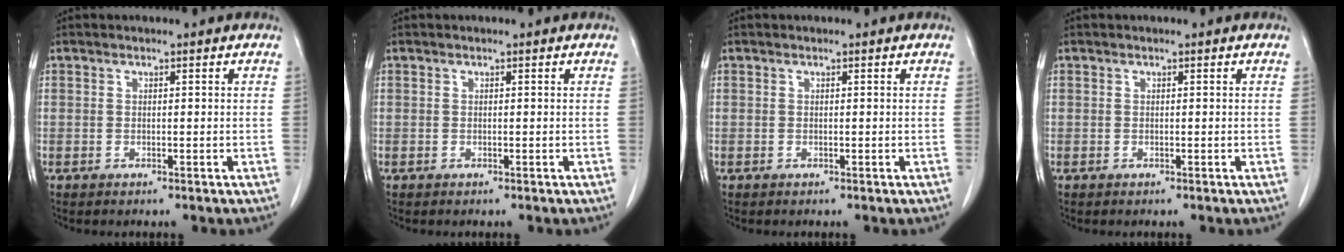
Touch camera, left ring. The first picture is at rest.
{"total": 0.0}
{"total": 0.0}
{"total": 0.0}